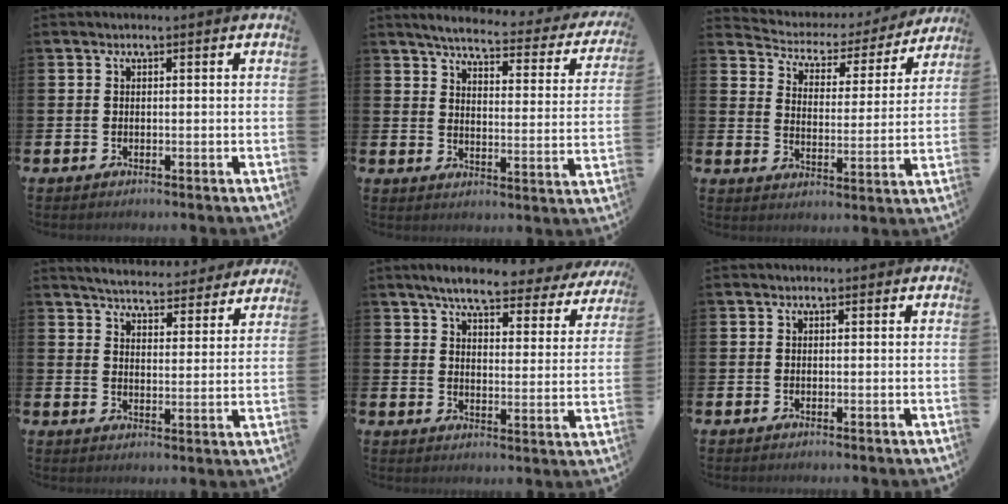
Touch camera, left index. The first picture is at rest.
{"total": 4.4, "force": [3.9, 0.8, 2.0], "torque": [-0.051, -0.034, 0.056]}
{"total": 3.8, "force": [3.3, 1.9, 0.5], "torque": [-0.033, -0.030, 0.046]}
{"total": 5.2, "force": [5.1, 0.6, 0.6], "torque": [-0.025, -0.040, 0.087]}
{"total": 6.3, "force": [5.7, 0.8, 2.4], "torque": [-0.064, -0.036, 0.094]}
{"total": 0.0}